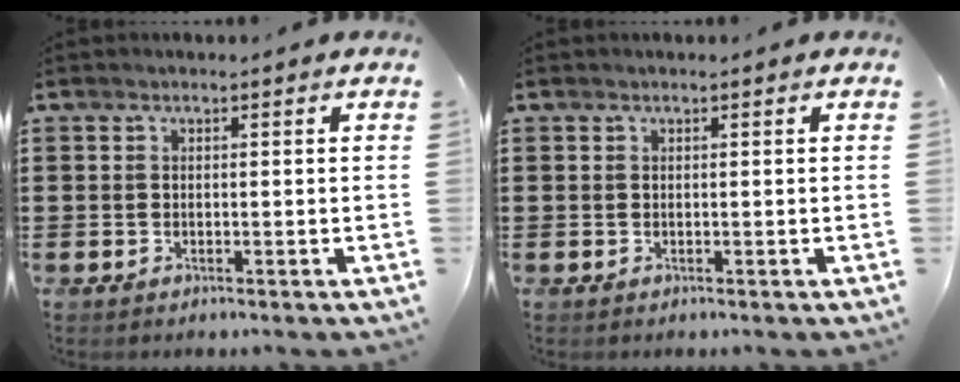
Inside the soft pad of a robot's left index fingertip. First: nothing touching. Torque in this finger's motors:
{"motor_torque": [-0.62, 0.87, 0.05, 0.01]}